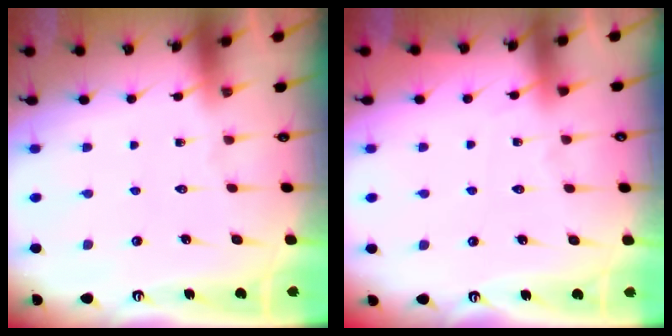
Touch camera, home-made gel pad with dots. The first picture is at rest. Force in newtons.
{"total": 3.5, "press": 3.5, "slide": 0.5}